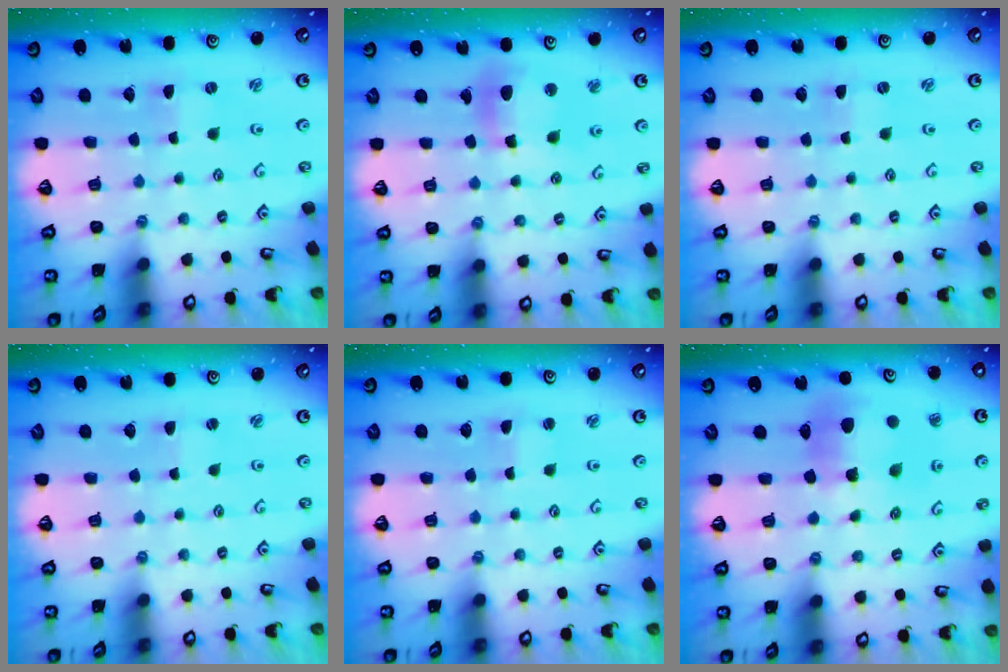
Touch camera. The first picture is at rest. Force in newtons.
{"total": 12.2, "press": 12.0, "slide": 2.4}
{"total": 0.5, "press": 0.4, "slide": 0.3}
{"total": 1.0, "press": 1.0, "slide": 0.2}
{"total": 1.4, "press": 1.4, "slide": 0.2}
{"total": 11.4, "press": 11.3, "slide": 1.4}